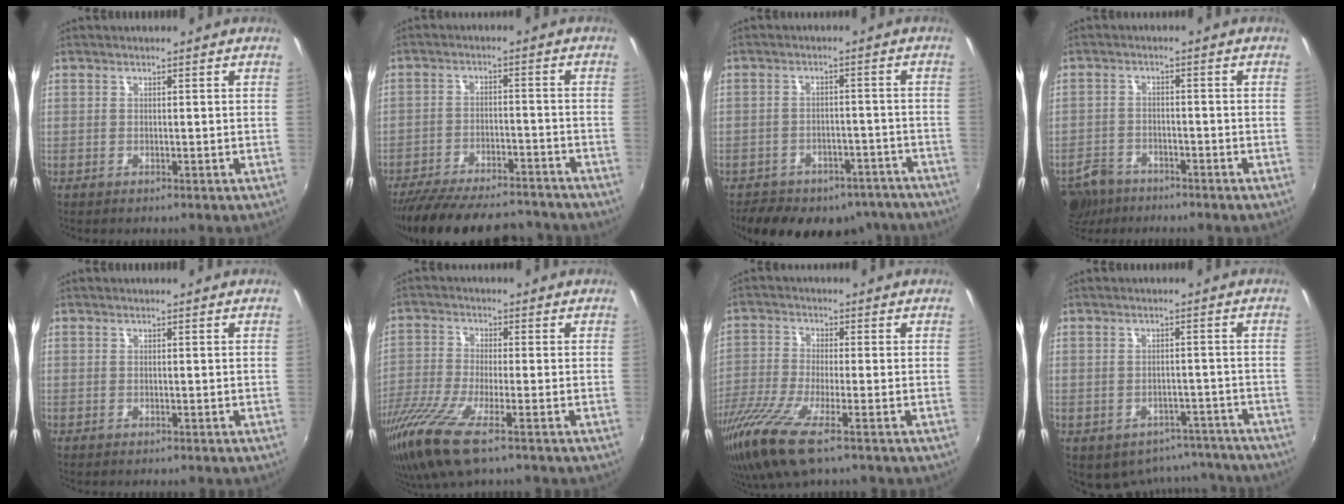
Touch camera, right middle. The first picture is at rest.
{"total": 21.9, "force": [-19.0, 6.2, 9.0], "torque": [-0.184, -0.011, -0.267]}
{"total": 17.9, "force": [-14.0, 9.0, 6.7], "torque": [-0.138, 0.013, -0.160]}
{"total": 7.3, "force": [-5.7, 3.9, 2.5], "torque": [-0.076, 0.000, -0.100]}
{"total": 0.0}
{"total": 12.5, "force": [-7.8, 2.0, 9.5], "torque": [-0.215, -0.050, -0.153]}
{"total": 12.3, "force": [-7.6, 1.9, 9.4], "torque": [-0.214, -0.049, -0.149]}
{"total": 10.4, "force": [-7.9, 5.9, 3.0], "torque": [-0.063, 0.003, -0.082]}